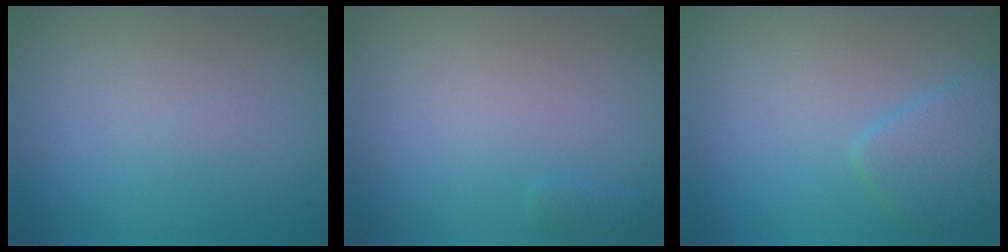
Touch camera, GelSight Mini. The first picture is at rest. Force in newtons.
{"total": 0.5, "press": 0.5, "slide": 0.1}
{"total": 2.8, "press": 2.8, "slide": 0.1}